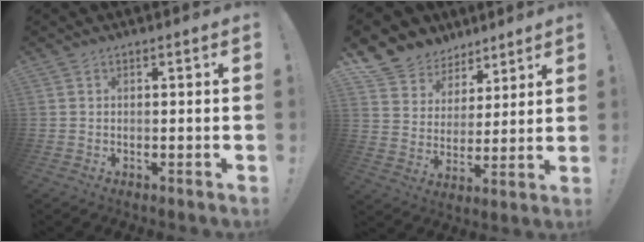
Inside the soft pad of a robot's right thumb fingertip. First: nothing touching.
{"total": 10.4, "force": [7.0, 7.5, 1.5], "torque": [-0.032, -0.059, 0.140]}